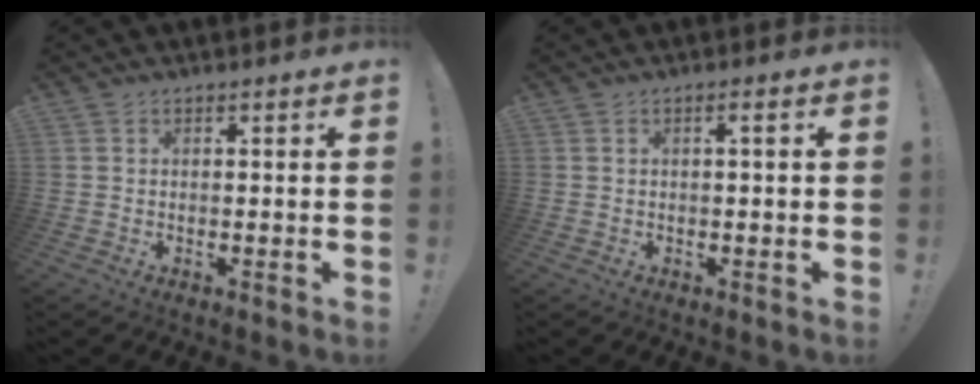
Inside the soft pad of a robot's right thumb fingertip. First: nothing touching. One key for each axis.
{"total": 1.5, "fx": -0.3, "fy": -0.3, "fz": 1.4, "tx": -0.026, "ty": 0.003, "tz": -0.008}